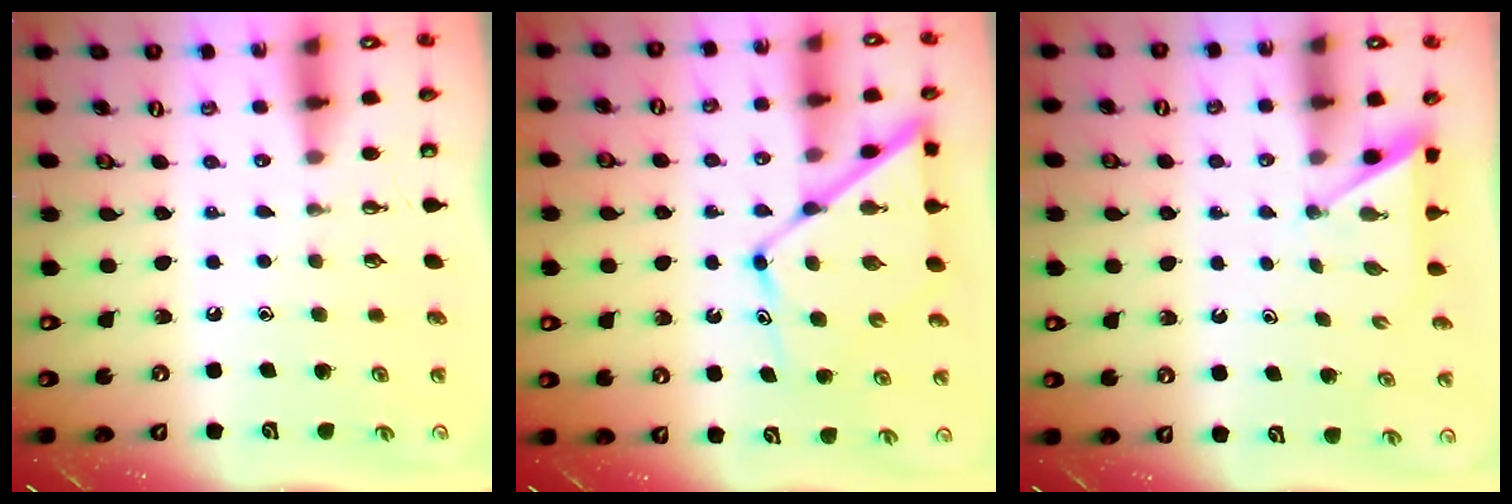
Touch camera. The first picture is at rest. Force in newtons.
{"total": 12.9, "press": 12.8, "slide": 1.1}
{"total": 2.9, "press": 2.9, "slide": 0.2}